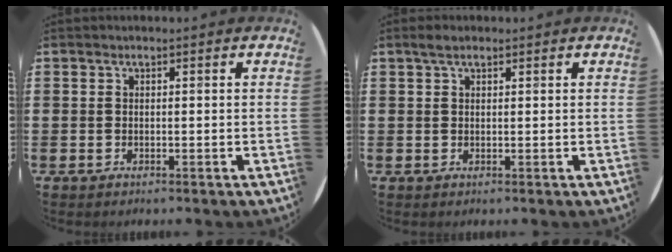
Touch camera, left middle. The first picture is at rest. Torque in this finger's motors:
{"motor_torque": [0.35, -0.30, 0.02, 0.00]}